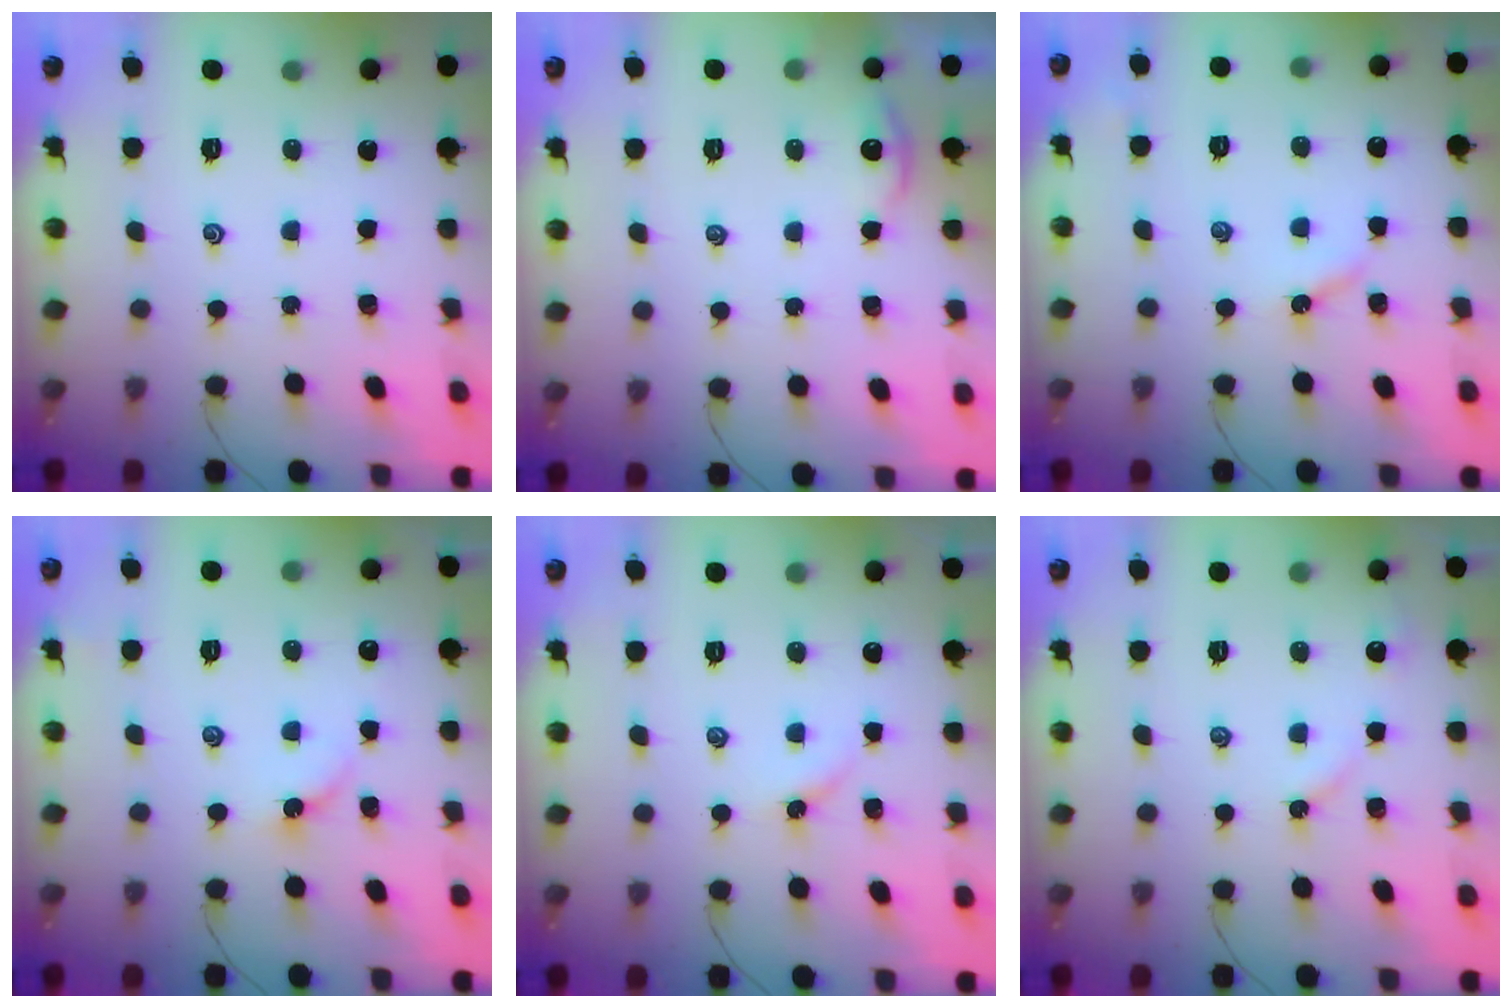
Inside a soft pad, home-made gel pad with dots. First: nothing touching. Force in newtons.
{"total": 2.6, "press": 2.6, "slide": 0.3}
{"total": 4.2, "press": 4.1, "slide": 0.5}
{"total": 2.7, "press": 2.7, "slide": 0.4}
{"total": 3.0, "press": 2.9, "slide": 0.4}
{"total": 5.1, "press": 5.1, "slide": 0.4}